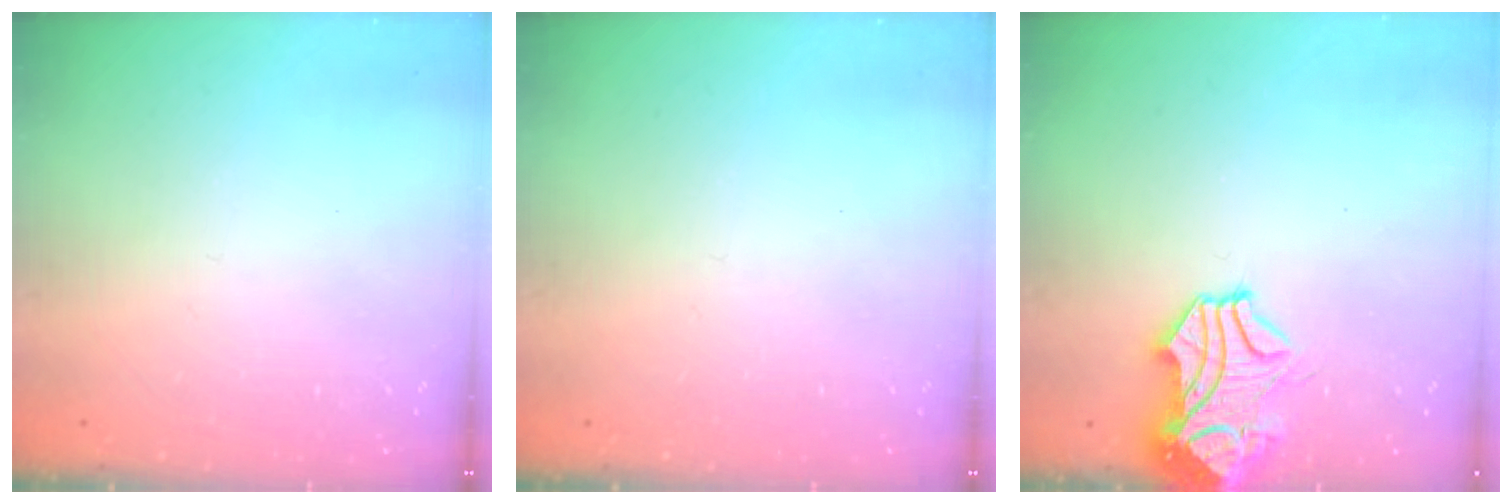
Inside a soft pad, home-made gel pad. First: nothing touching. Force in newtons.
{"total": 0.0}
{"total": 2.1, "press": 1.4, "slide": 1.5}